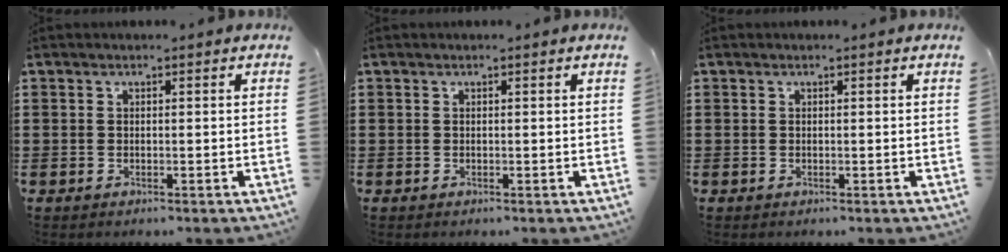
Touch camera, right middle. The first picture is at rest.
{"total": 0.0}
{"total": 0.0}